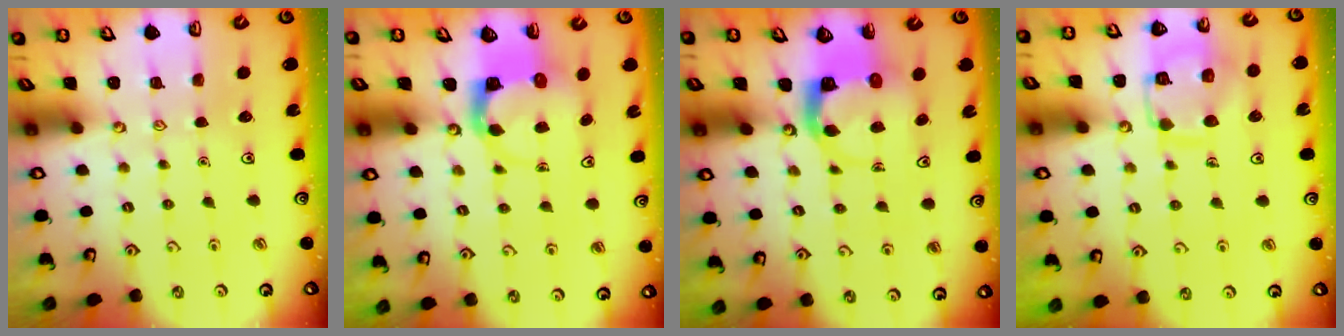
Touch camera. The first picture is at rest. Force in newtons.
{"total": 3.7, "press": 3.6, "slide": 0.4}
{"total": 4.8, "press": 4.8, "slide": 0.5}
{"total": 13.8, "press": 13.8, "slide": 1.4}